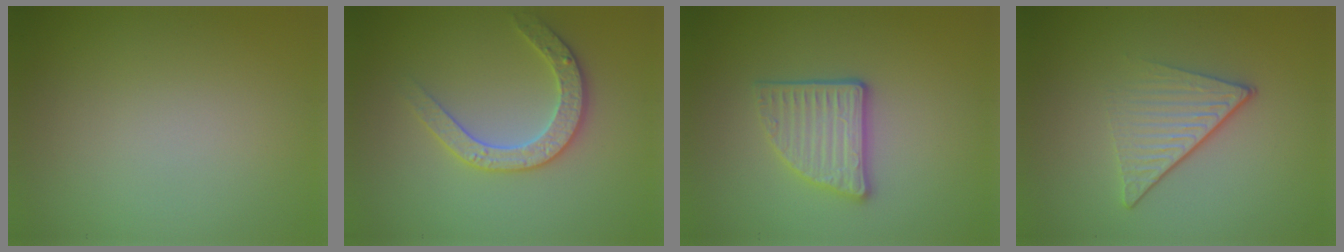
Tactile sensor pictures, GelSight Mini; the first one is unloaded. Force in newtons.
{"total": 3.0, "press": 2.9, "slide": 0.5}
{"total": 3.5, "press": 3.0, "slide": 1.7}
{"total": 4.2, "press": 2.7, "slide": 3.2}